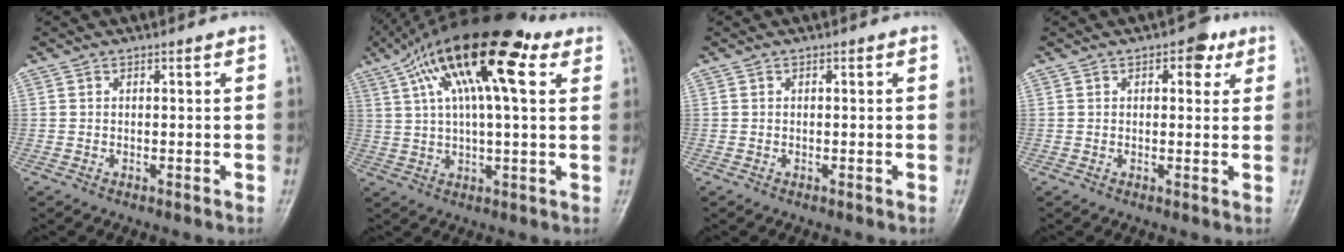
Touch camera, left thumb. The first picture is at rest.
{"total": 20.1, "force": [8.4, 6.6, 17.0], "torque": [-0.284, 0.017, 0.136]}
{"total": 0.0}
{"total": 4.3, "force": [2.1, 2.5, 2.8], "torque": [-0.013, -0.002, 0.019]}